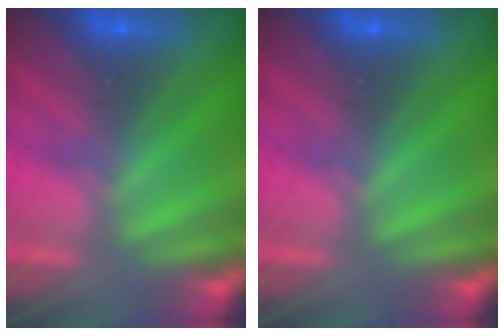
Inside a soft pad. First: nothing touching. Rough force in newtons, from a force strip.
{"total": 0.0}